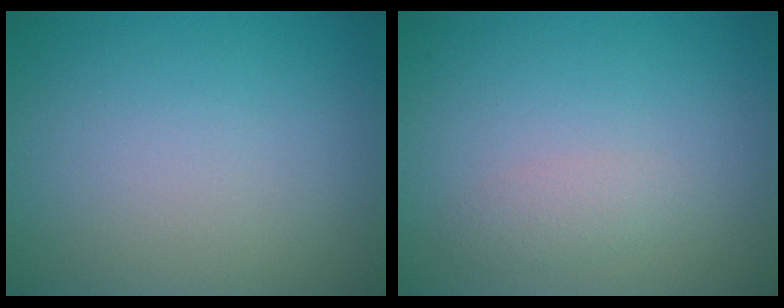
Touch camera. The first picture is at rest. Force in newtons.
{"total": 1.2, "press": 1.2, "slide": 0.0}